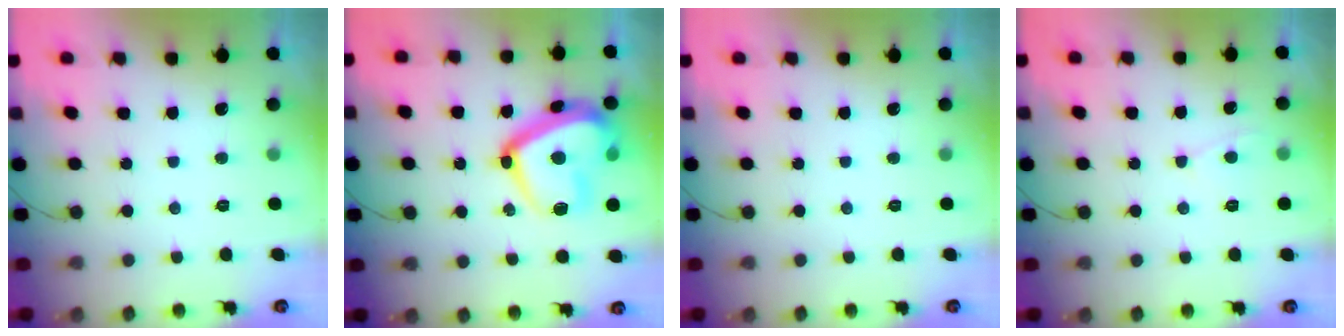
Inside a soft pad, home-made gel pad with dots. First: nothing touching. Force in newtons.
{"total": 21.1, "press": 21.0, "slide": 1.9}
{"total": 0.0}
{"total": 2.9, "press": 2.9, "slide": 0.3}